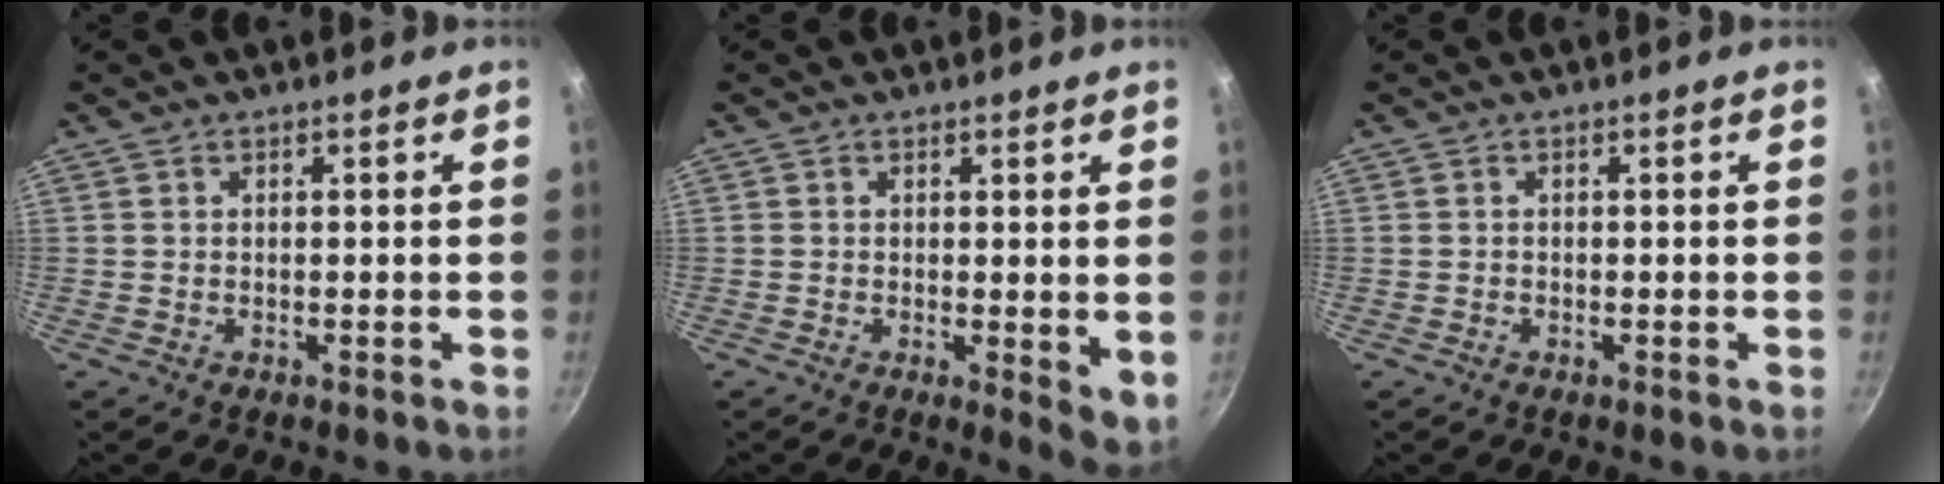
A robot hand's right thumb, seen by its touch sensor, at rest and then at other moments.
{"total": 5.1, "force": [0.3, 1.9, 4.7], "torque": [-0.057, -0.012, 0.004]}
{"total": 0.0}